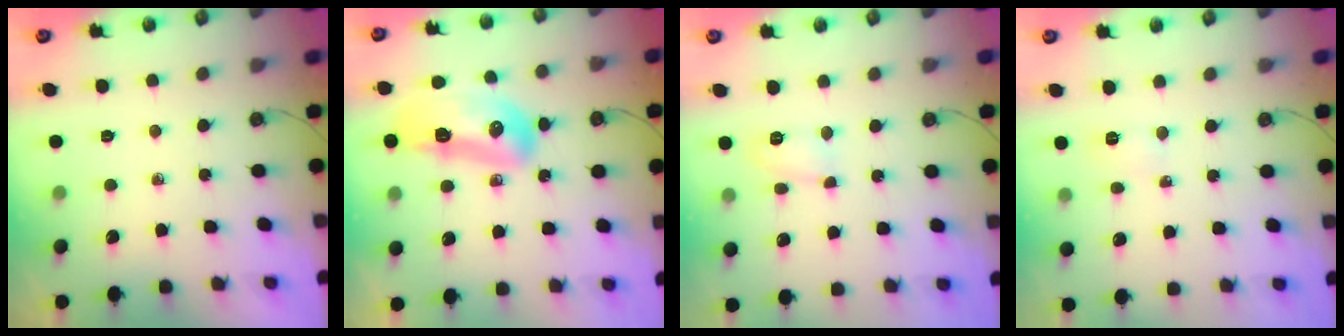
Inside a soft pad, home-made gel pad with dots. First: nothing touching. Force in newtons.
{"total": 15.3, "press": 15.2, "slide": 1.8}
{"total": 5.2, "press": 5.2, "slide": 0.8}
{"total": 3.4, "press": 3.3, "slide": 0.9}